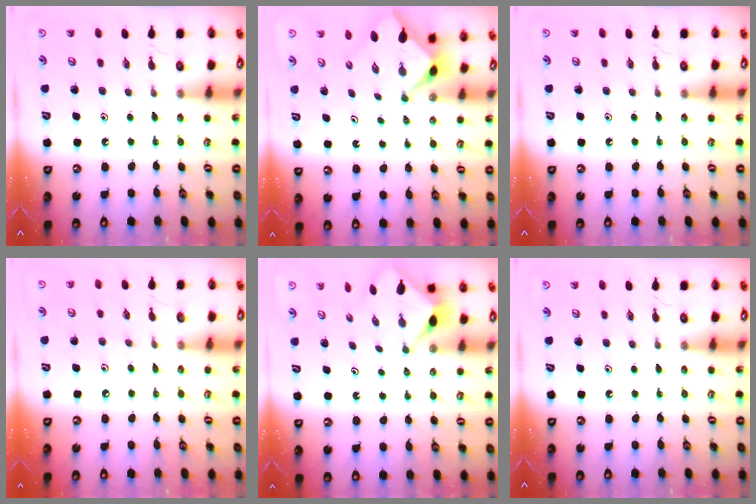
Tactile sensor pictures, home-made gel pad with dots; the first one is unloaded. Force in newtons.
{"total": 2.2, "press": 2.2, "slide": 0.1}
{"total": 0.0}
{"total": 3.6, "press": 3.5, "slide": 0.6}
{"total": 3.3, "press": 3.3, "slide": 0.3}
{"total": 0.0}